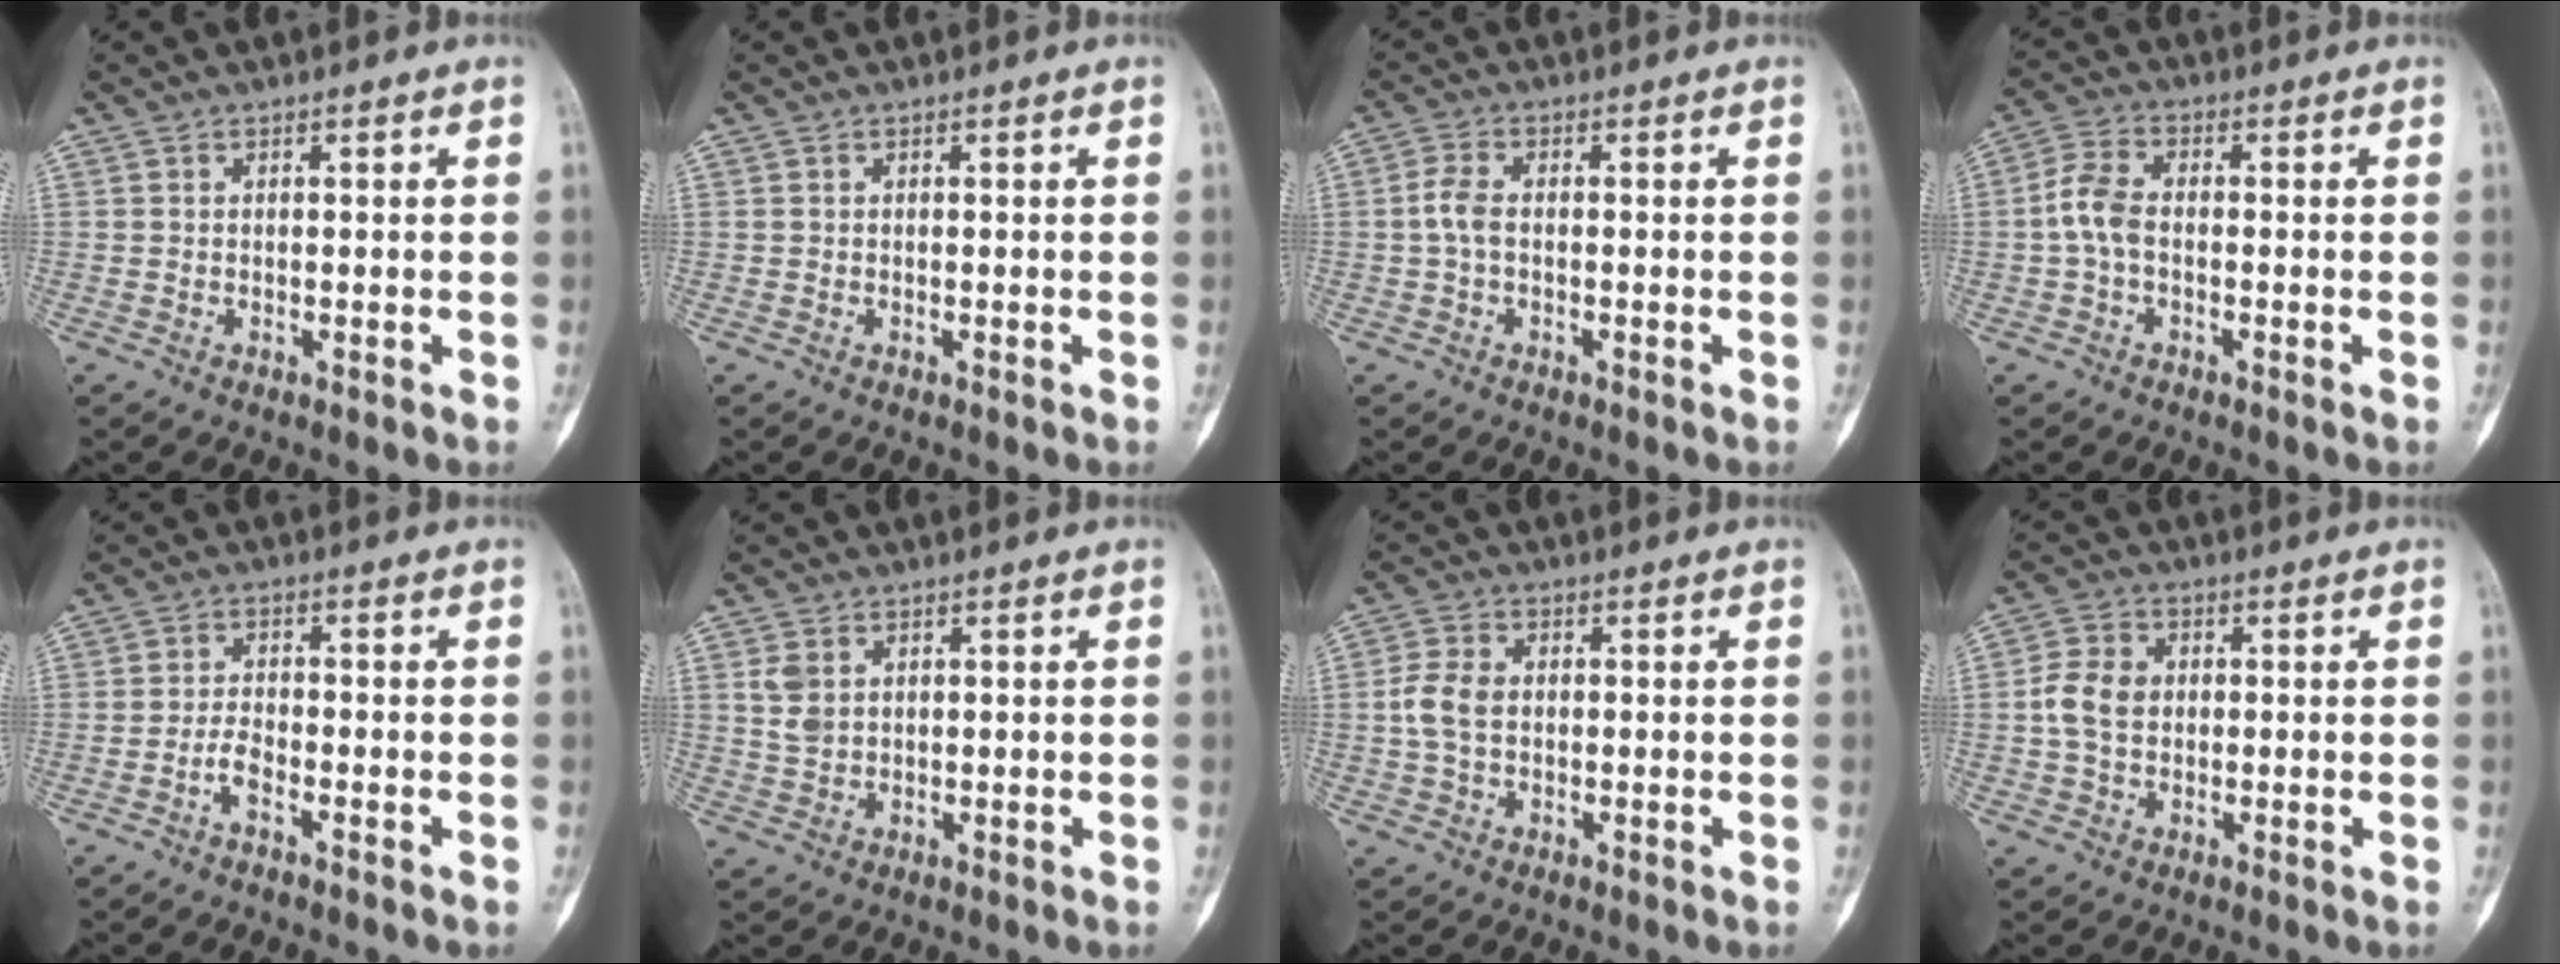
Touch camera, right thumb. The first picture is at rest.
{"total": 0.0}
{"total": 3.3, "force": [-0.5, 1.8, 2.7], "torque": [-0.059, 0.008, -0.016]}
{"total": 5.4, "force": [-0.9, 3.1, 4.3], "torque": [-0.089, 0.018, -0.027]}
{"total": 2.7, "force": [-1.6, 0.9, 1.9], "torque": [-0.037, 0.014, -0.035]}
{"total": 3.6, "force": [1.1, 2.7, 2.2], "torque": [-0.032, 0.000, 0.027]}
{"total": 5.3, "force": [0.0, 3.8, 3.7], "torque": [-0.078, 0.009, -0.005]}
{"total": 6.4, "force": [0.1, 5.0, 3.9], "torque": [-0.067, 0.010, -0.003]}